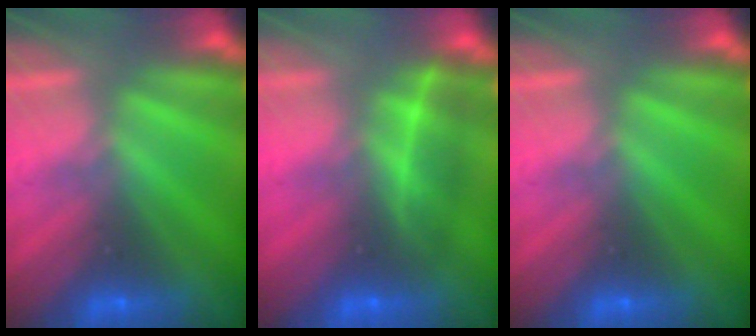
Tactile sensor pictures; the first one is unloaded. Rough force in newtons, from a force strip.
{"total": 1.9}
{"total": 0.0}